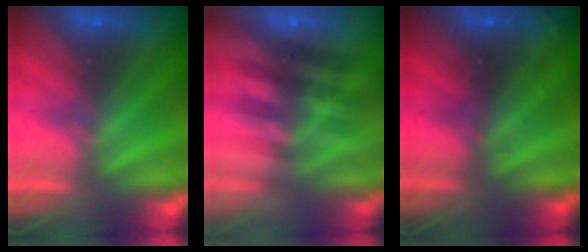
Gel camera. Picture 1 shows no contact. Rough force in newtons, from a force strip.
{"total": 2.4}
{"total": 2.7}